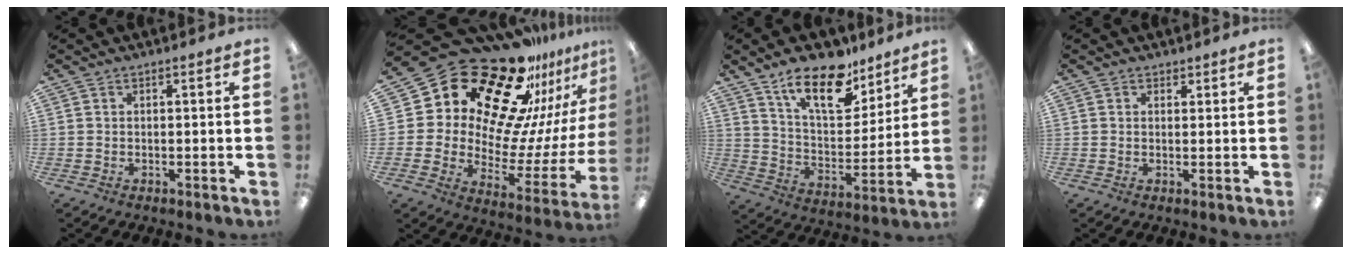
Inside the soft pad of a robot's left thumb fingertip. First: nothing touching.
{"total": 25.3, "force": [19.5, 11.3, 11.6], "torque": [-0.193, -0.168, 0.346]}
{"total": 18.5, "force": [12.9, 8.0, 10.5], "torque": [-0.171, -0.070, 0.224]}
{"total": 1.2, "force": [0.9, 0.9, 0.0], "torque": [0.008, 0.000, 0.014]}